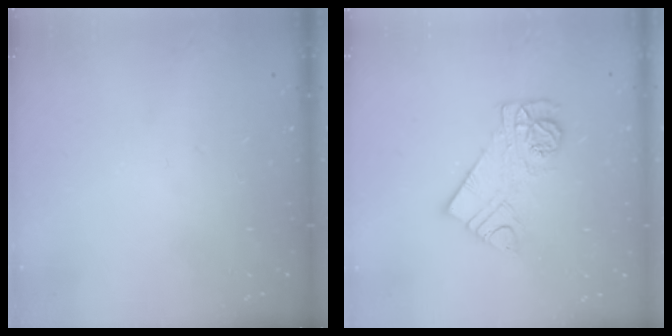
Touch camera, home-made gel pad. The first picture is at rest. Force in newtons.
{"total": 10.7, "press": 10.7, "slide": 0.6}